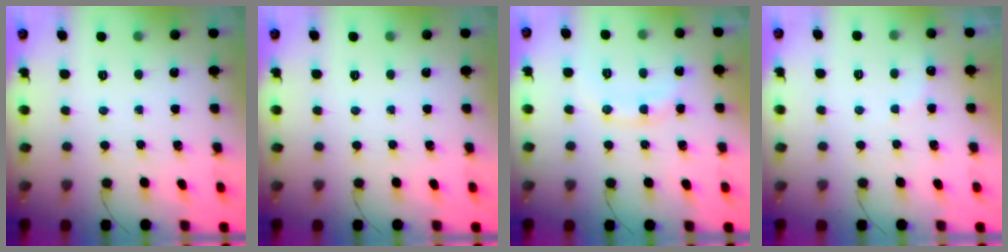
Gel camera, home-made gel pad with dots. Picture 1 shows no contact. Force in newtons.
{"total": 0.0}
{"total": 9.9, "press": 9.9, "slide": 0.2}
{"total": 4.8, "press": 4.8, "slide": 0.7}